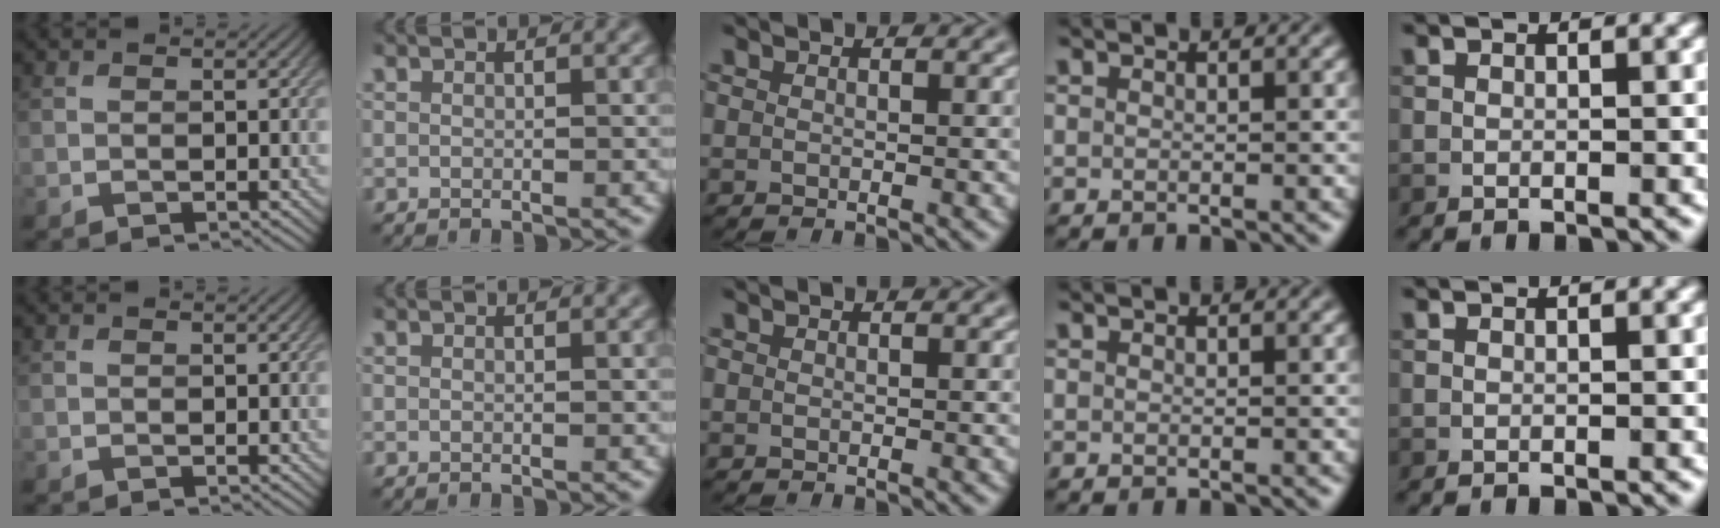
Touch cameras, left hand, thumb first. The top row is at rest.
{}